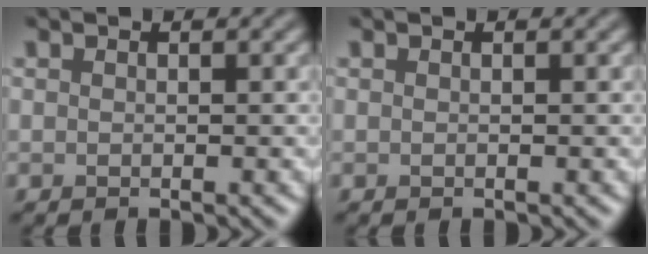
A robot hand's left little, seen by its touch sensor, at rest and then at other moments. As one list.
[{"total": 0.0}]